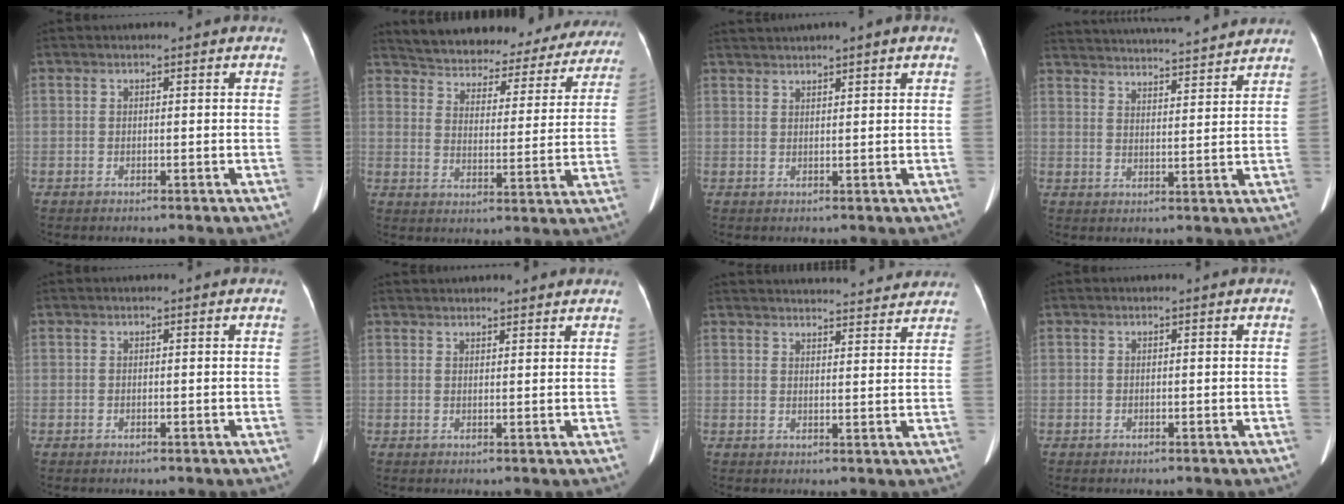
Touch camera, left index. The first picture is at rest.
{"total": 27.2, "force": [25.1, 7.3, 7.2], "torque": [-0.109, -0.046, 0.308]}
{"total": 5.2, "force": [4.1, -0.5, 3.2], "torque": [-0.050, 0.026, 0.070]}
{"total": 21.2, "force": [19.9, 2.0, 6.8], "torque": [-0.115, 0.007, 0.275]}
{"total": 0.0}
{"total": 9.0, "force": [8.3, 1.6, 2.9], "torque": [-0.026, 0.023, 0.097]}
{"total": 21.0, "force": [20.1, 3.4, 5.2], "torque": [-0.067, -0.007, 0.246]}
{"total": 0.0}